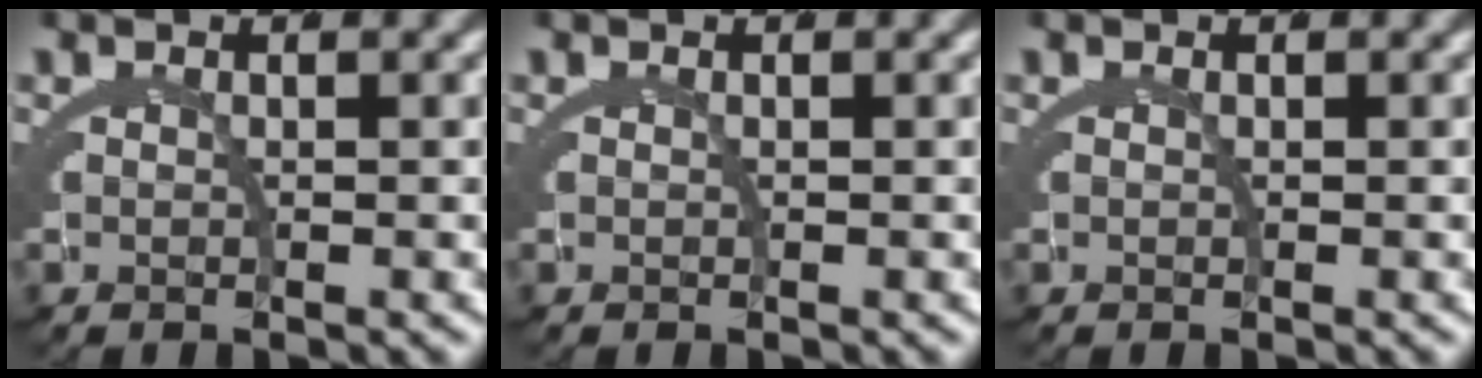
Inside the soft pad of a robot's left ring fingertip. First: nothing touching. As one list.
[{"total": 0.0}, {"total": 0.0}]